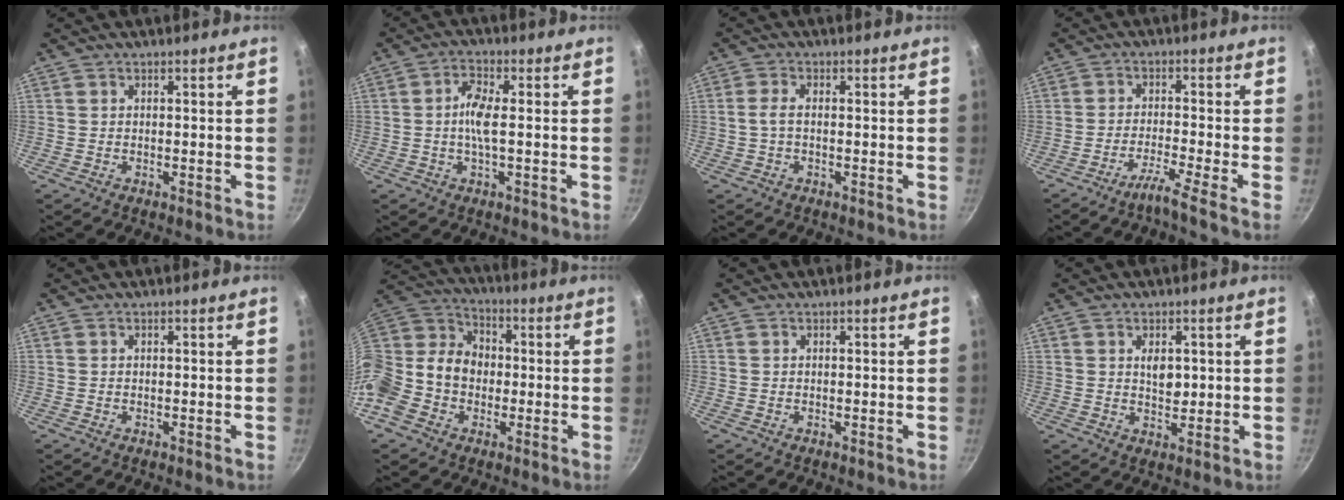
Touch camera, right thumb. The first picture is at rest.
{"total": 5.0, "force": [-0.2, 1.4, 4.8], "torque": [-0.106, 0.011, -0.010]}
{"total": 2.5, "force": [-0.3, 1.2, 2.2], "torque": [-0.055, 0.010, -0.009]}
{"total": 4.5, "force": [-3.2, -1.6, 2.8], "torque": [-0.071, 0.017, -0.064]}
{"total": 0.0}
{"total": 18.8, "force": [-3.9, 15.1, 10.4], "torque": [-0.201, 0.062, -0.089]}
{"total": 0.0}
{"total": 3.9, "force": [0.9, 2.4, 3.0], "torque": [-0.035, -0.011, 0.015]}